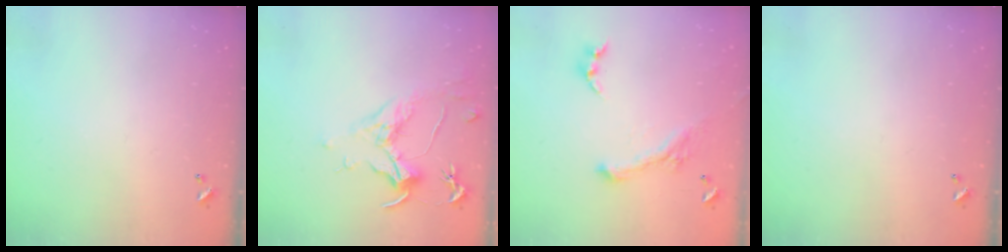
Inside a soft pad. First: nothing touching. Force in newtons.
{"total": 1.8, "press": 1.6, "slide": 0.9}
{"total": 1.4, "press": 0.7, "slide": 1.2}
{"total": 0.0}